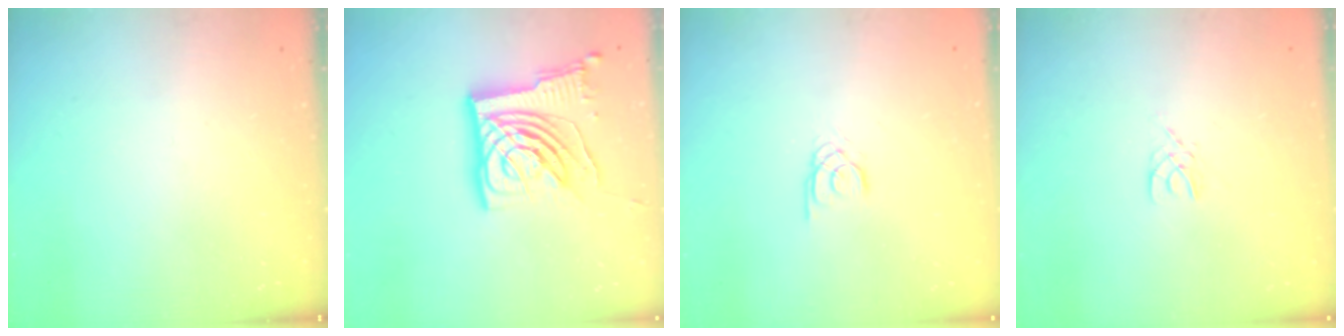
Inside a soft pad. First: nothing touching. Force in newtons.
{"total": 16.6, "press": 16.4, "slide": 2.1}
{"total": 1.7, "press": 1.7, "slide": 0.2}
{"total": 2.5, "press": 2.5, "slide": 0.4}